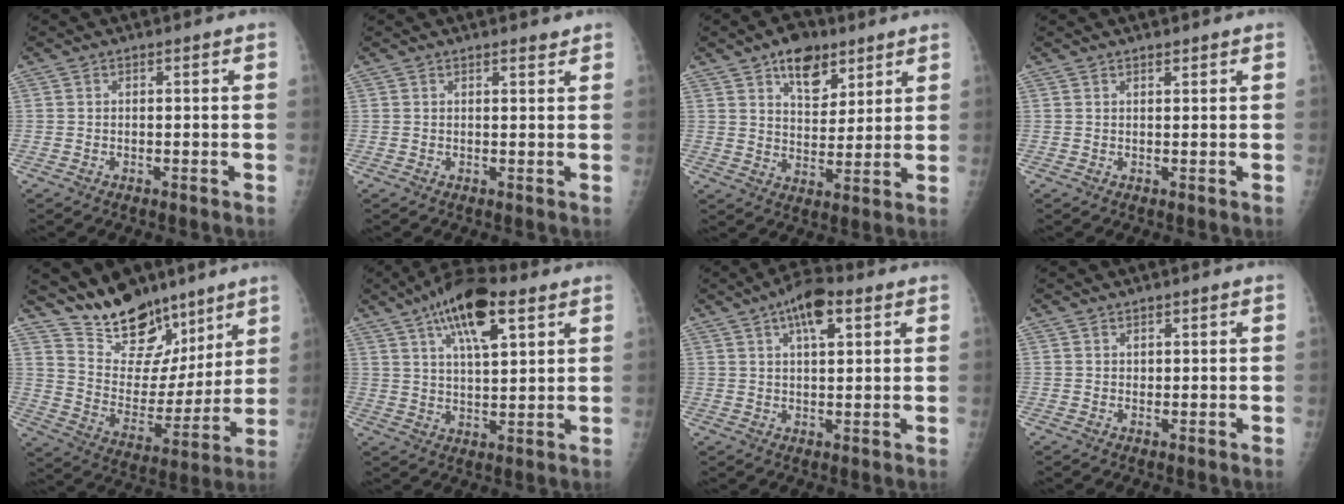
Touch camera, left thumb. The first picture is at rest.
{"total": 1.4, "force": [1.2, 0.3, 0.6], "torque": [-0.005, -0.008, 0.017]}
{"total": 9.9, "force": [6.0, 5.5, 5.6], "torque": [-0.057, -0.033, 0.098]}
{"total": 1.1, "force": [0.9, 0.3, 0.5], "torque": [-0.004, -0.005, 0.014]}
{"total": 18.4, "force": [14.2, 9.4, 7.0], "torque": [-0.051, -0.084, 0.238]}
{"total": 13.4, "force": [7.0, 4.9, 10.3], "torque": [-0.156, -0.013, 0.117]}
{"total": 8.0, "force": [3.9, 3.2, 6.2], "torque": [-0.089, -0.001, 0.059]}
{"total": 1.0, "force": [0.7, 0.6, 0.2], "torque": [0.008, -0.004, 0.009]}